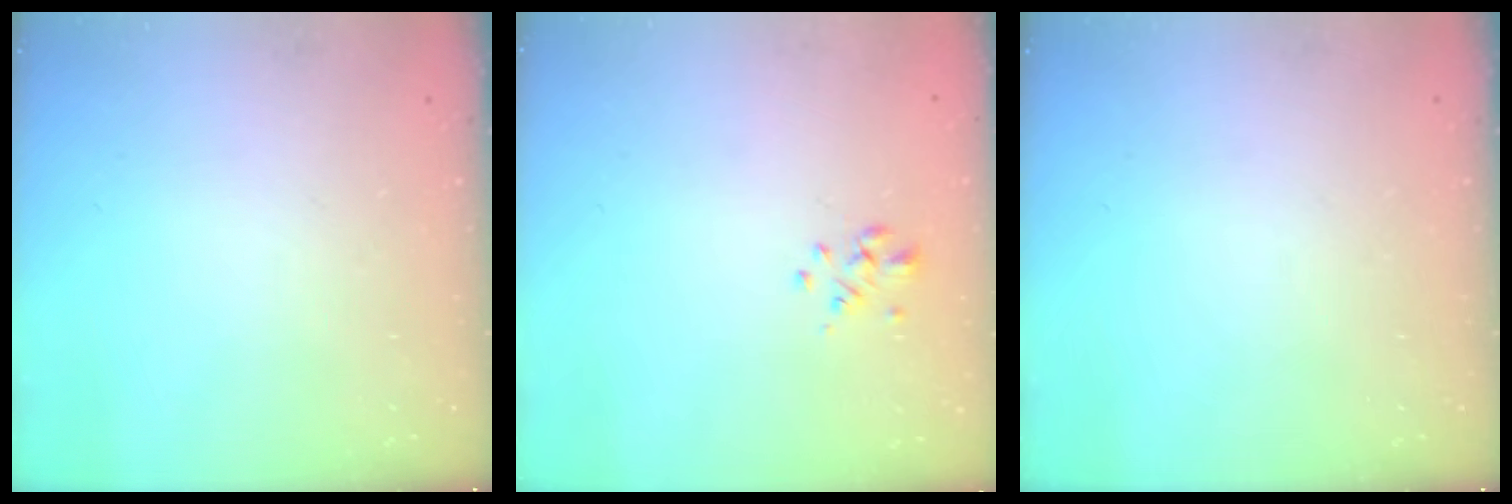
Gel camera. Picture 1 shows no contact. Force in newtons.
{"total": 1.3, "press": 1.1, "slide": 0.6}
{"total": 0.0}